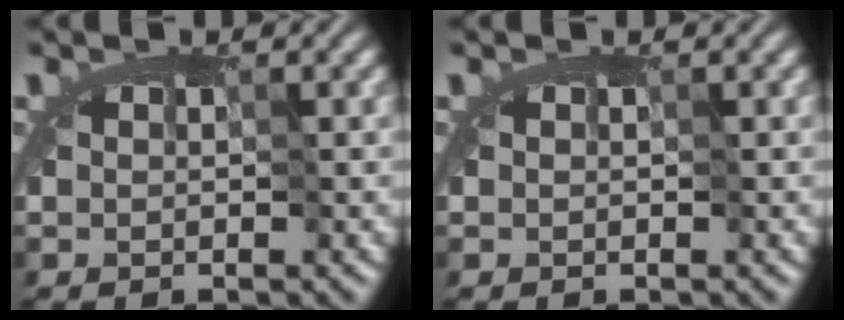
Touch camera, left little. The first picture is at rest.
{"total": 0.0}